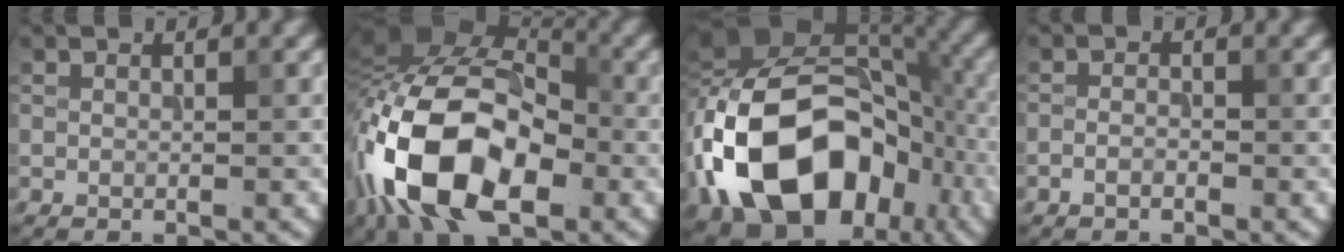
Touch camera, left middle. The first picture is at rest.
{"total": 15.2, "force": [-4.6, 9.2, 11.3], "torque": [-0.225, 0.006, -0.093]}
{"total": 17.0, "force": [-5.5, 11.8, 10.9], "torque": [-0.202, 0.004, -0.094]}
{"total": 0.8, "force": [-0.7, 0.1, 0.3], "torque": [-0.010, 0.007, -0.010]}